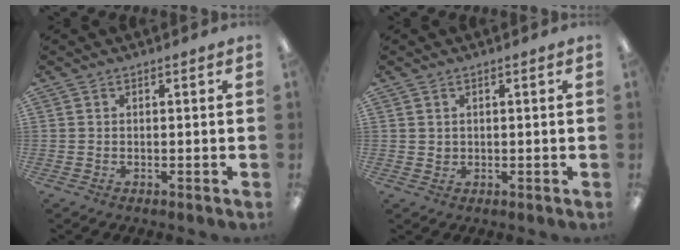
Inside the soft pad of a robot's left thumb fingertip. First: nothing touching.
{"total": 1.2, "force": [0.8, 0.9, 0.1], "torque": [-0.003, 0.001, 0.015]}